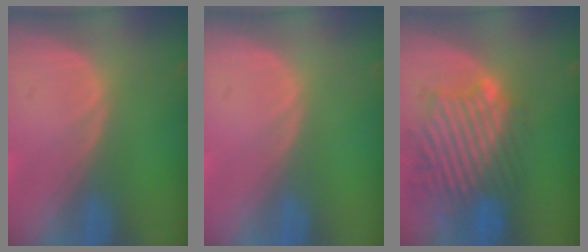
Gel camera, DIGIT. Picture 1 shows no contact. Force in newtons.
{"total": 0.0}
{"total": 11.1, "press": 10.3, "slide": 4.0}